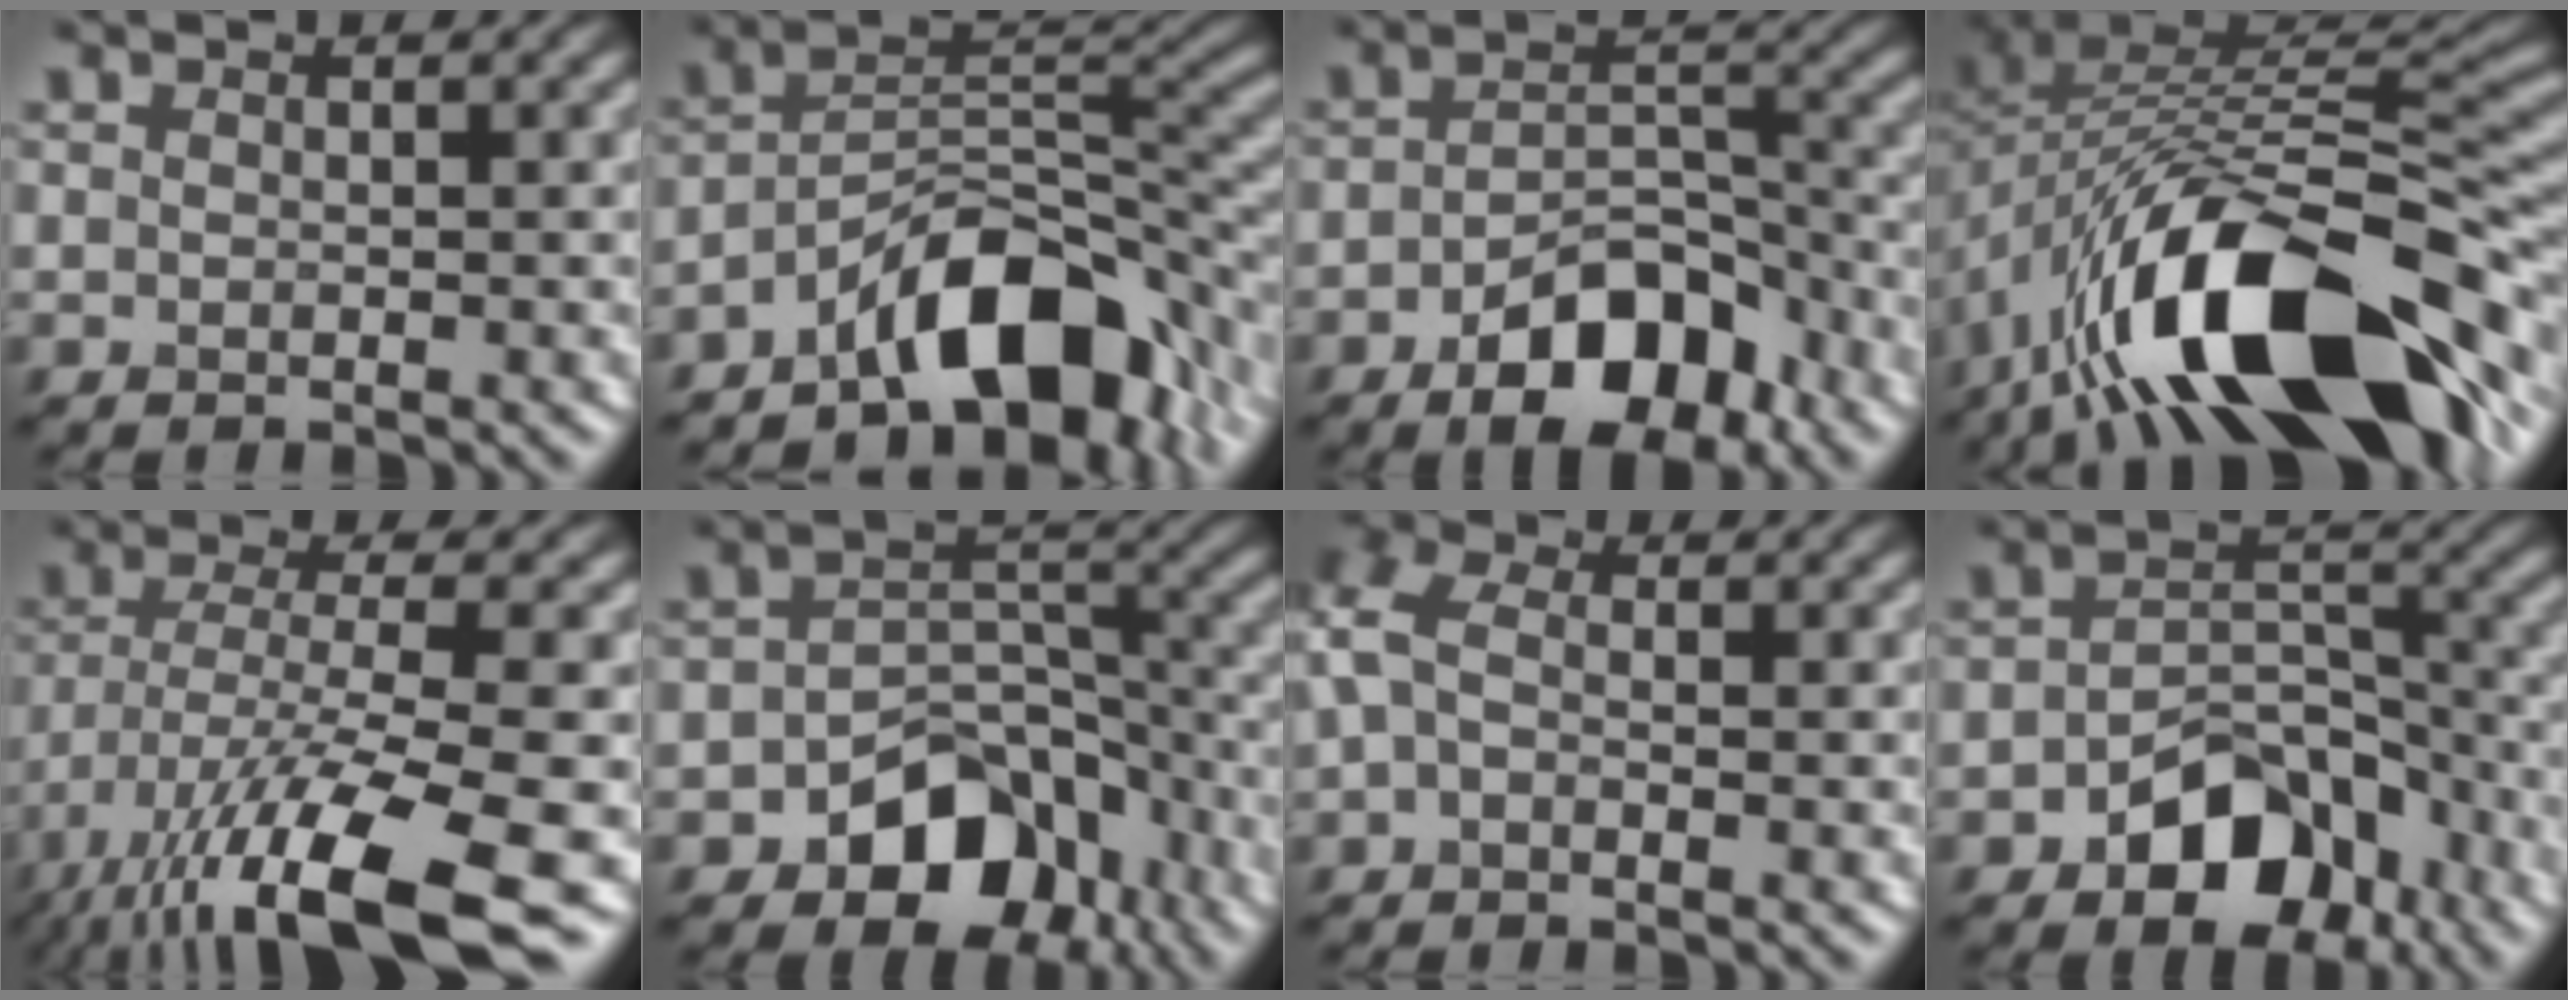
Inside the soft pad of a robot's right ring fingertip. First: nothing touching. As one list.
[{"total": 10.1, "force": [-6.3, 4.1, 6.8], "torque": [-0.087, 0.010, -0.113]}, {"total": 7.5, "force": [-4.1, 3.9, 4.9], "torque": [-0.072, -0.001, -0.066]}, {"total": 16.9, "force": [-7.6, 7.9, 12.8], "torque": [-0.218, 0.009, -0.131]}, {"total": 13.7, "force": [-7.9, 3.3, 10.8], "torque": [-0.204, -0.023, -0.134]}, {"total": 8.6, "force": [-4.9, 5.5, 4.5], "torque": [-0.050, -0.007, -0.083]}, {"total": 4.2, "force": [0.1, 3.0, 2.9], "torque": [-0.081, 0.010, -0.013]}, {"total": 7.4, "force": [-4.2, 4.6, 4.1], "torque": [-0.049, -0.005, -0.072]}]